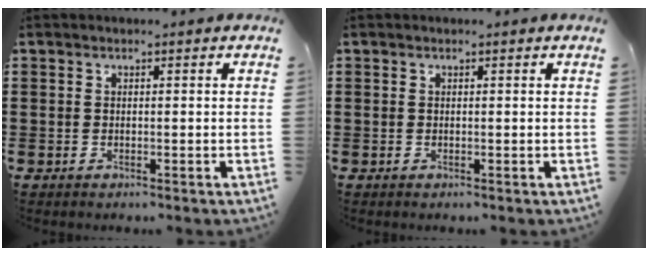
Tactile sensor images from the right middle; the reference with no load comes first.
{"total": 0.0}